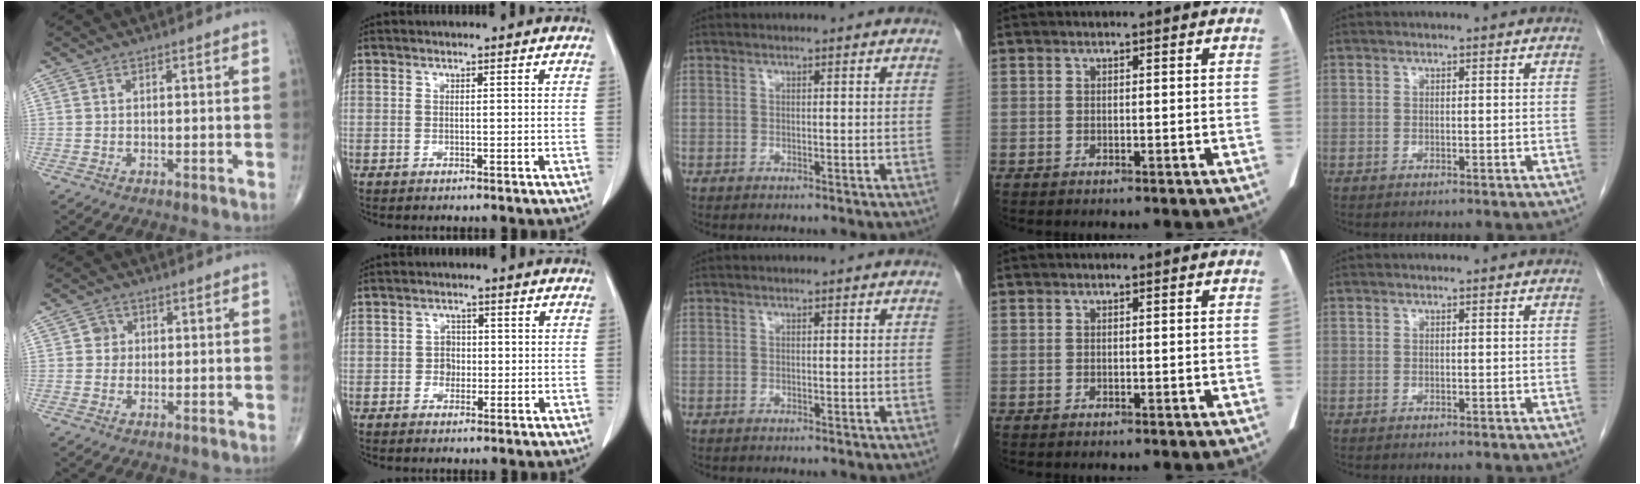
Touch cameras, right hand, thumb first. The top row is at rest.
{"thumb": {"total": 2.4, "force": [0.3, 2.3, 0.5], "torque": [0.008, 0.004, 0.000]}, "index": {"total": 2.3, "force": [-0.4, 1.9, 1.1], "torque": [-0.011, 0.006, -0.005]}}